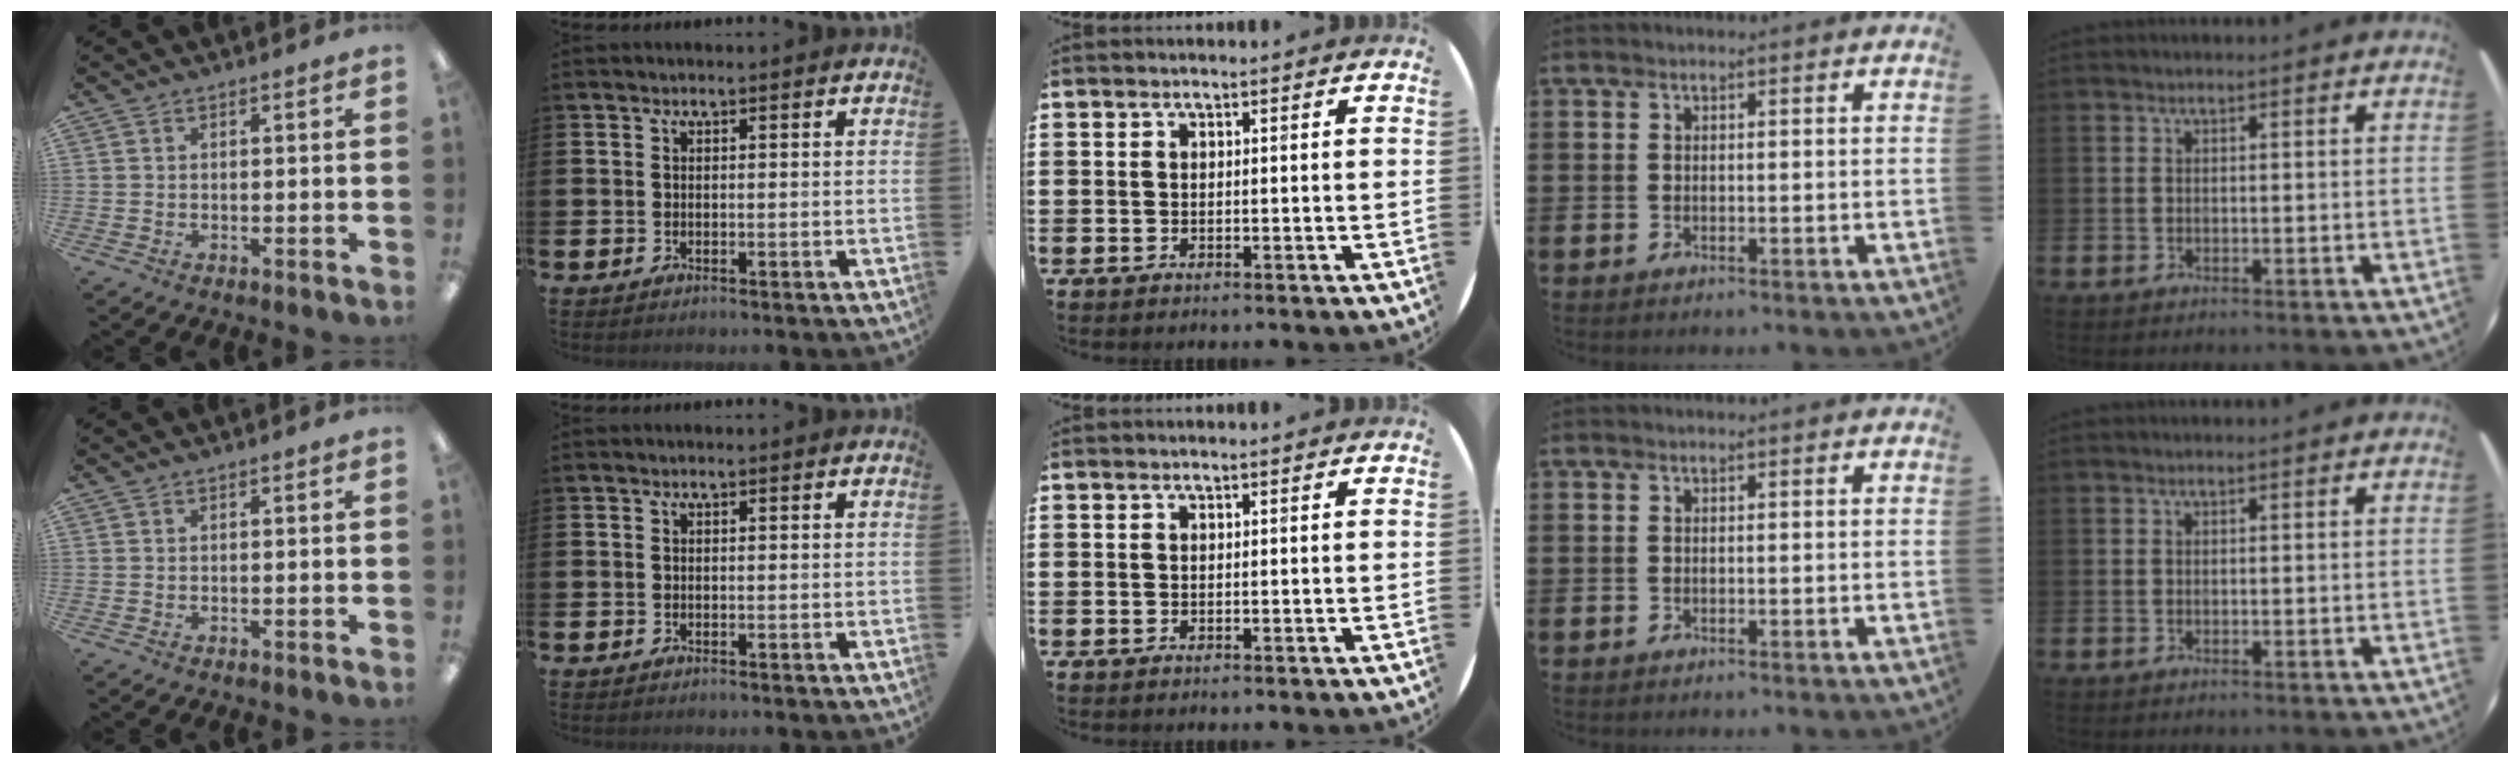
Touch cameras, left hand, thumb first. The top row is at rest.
{}